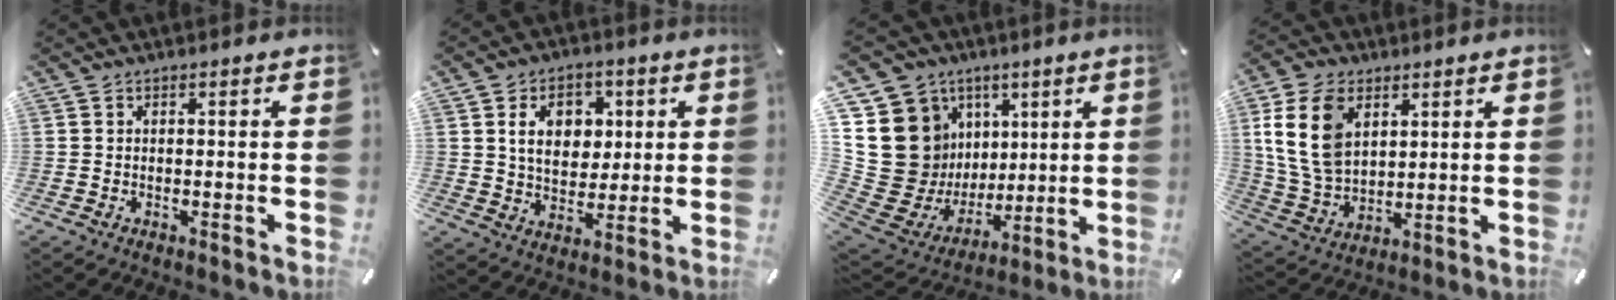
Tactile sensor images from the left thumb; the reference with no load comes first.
{"total": 10.4, "force": [3.0, 7.9, 6.0], "torque": [-0.089, 0.003, 0.051]}
{"total": 19.9, "force": [3.6, 18.3, 7.0], "torque": [-0.093, -0.049, 0.112]}
{"total": 14.1, "force": [4.9, 10.0, 8.6], "torque": [-0.216, -0.004, 0.089]}